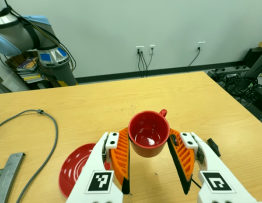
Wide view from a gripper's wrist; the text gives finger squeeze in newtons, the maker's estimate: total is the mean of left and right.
{"total": 5.5, "left": 5.6, "right": 5.4}